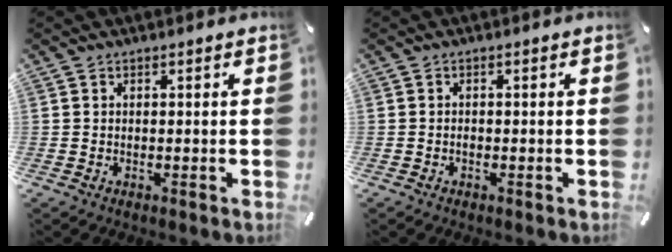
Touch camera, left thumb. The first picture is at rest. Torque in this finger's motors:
{"motor_torque": [-0.20, -0.23, -0.09, 0.06, 0.00]}